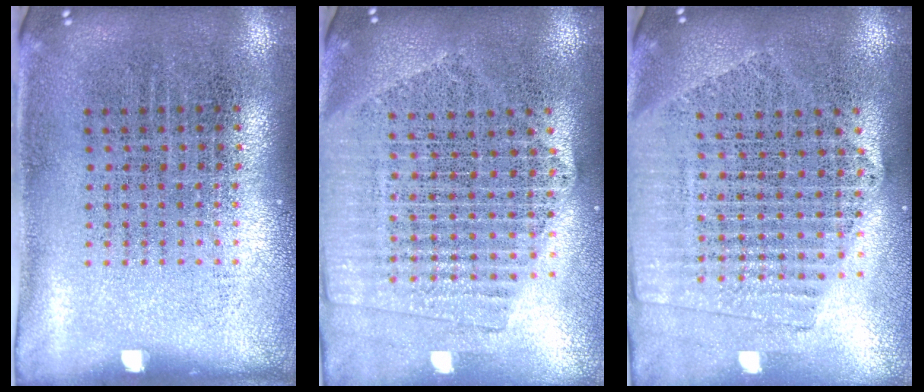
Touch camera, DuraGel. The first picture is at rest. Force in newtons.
{"total": 2.1, "press": 1.9, "slide": 0.9}
{"total": 2.1, "press": 1.9, "slide": 0.9}